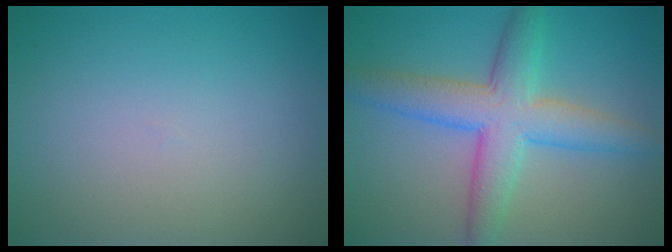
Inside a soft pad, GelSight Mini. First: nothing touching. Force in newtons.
{"total": 6.5, "press": 6.5, "slide": 0.3}